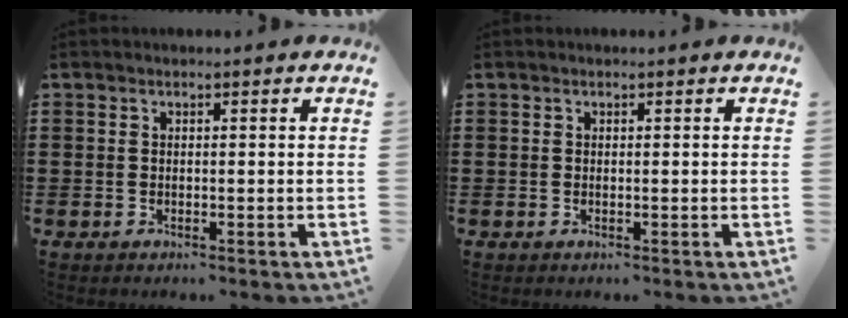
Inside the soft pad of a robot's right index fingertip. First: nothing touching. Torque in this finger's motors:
{"motor_torque": [0.00, -0.01, 0.00, 0.00]}